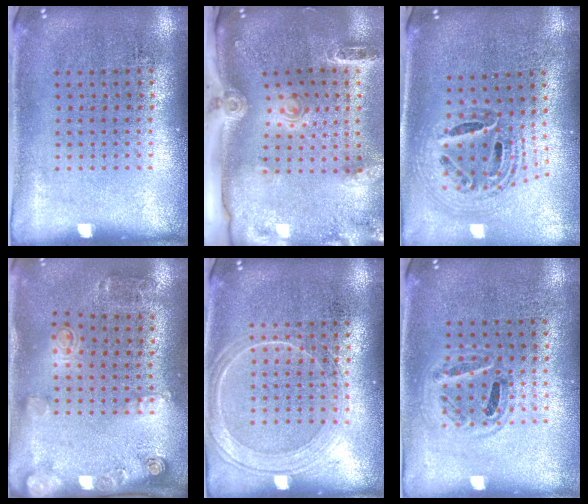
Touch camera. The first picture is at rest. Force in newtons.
{"total": 2.8, "press": 2.1, "slide": 1.9}
{"total": 1.5, "press": 1.3, "slide": 0.7}
{"total": 2.0, "press": 1.2, "slide": 1.6}
{"total": 2.2, "press": 2.1, "slide": 0.4}
{"total": 1.0, "press": 0.9, "slide": 0.3}